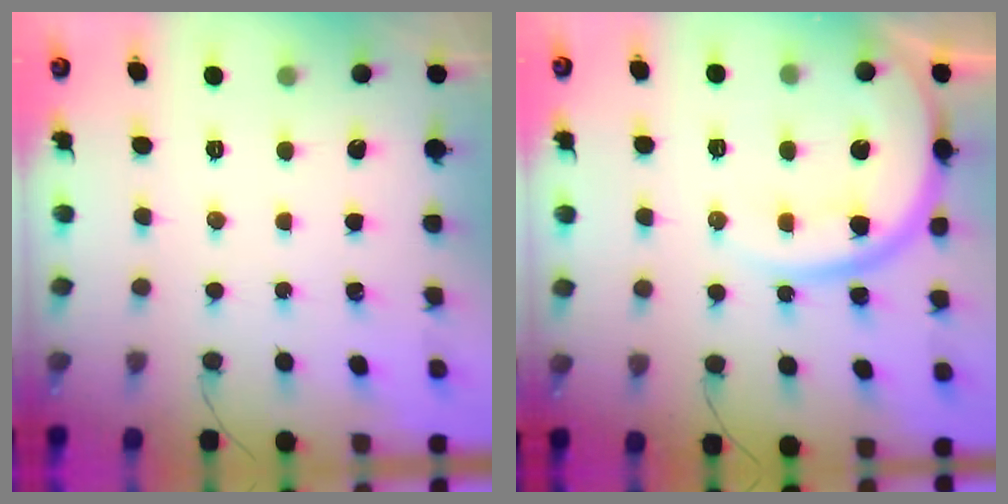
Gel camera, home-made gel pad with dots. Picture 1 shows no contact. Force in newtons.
{"total": 13.5, "press": 13.4, "slide": 1.6}